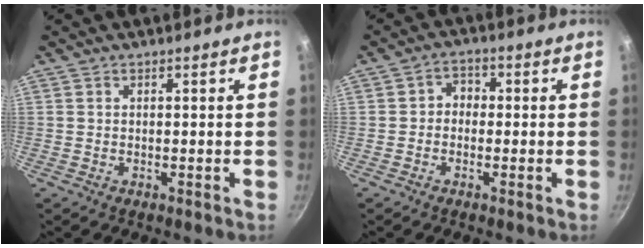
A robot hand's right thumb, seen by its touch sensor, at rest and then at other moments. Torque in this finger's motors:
{"motor_torque": [-0.01, -0.02, -0.21, 0.03, 0.06]}